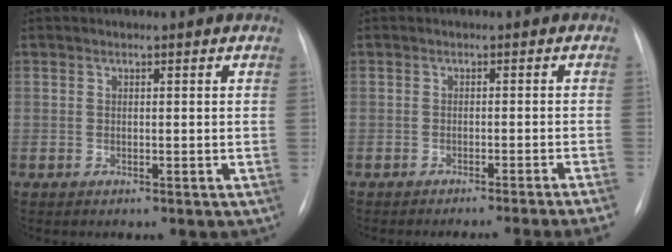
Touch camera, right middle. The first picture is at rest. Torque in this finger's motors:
{"motor_torque": [1.04, -1.10, 0.23, 0.07]}